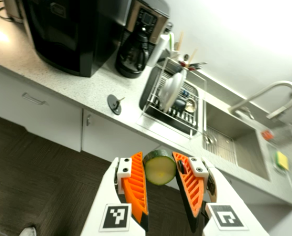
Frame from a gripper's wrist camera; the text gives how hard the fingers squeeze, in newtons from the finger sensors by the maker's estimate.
{"total": 9.5, "left": 9.5, "right": 9.4}